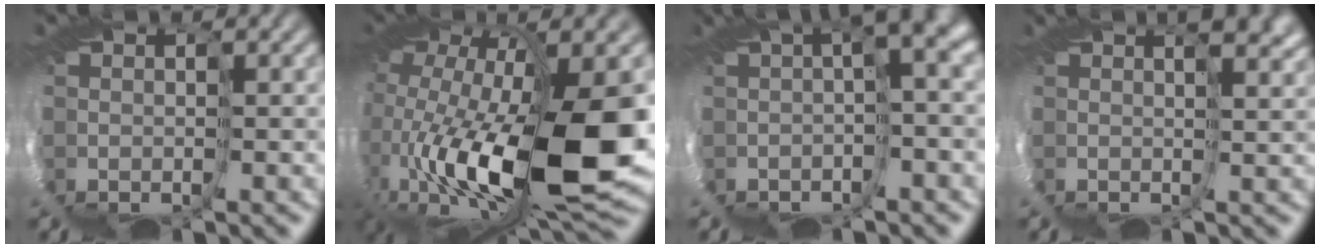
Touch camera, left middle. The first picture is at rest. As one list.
[{"total": 10.2, "force": [0.6, 3.0, 9.7], "torque": [-0.210, -0.029, 0.030]}, {"total": 3.2, "force": [0.2, -2.5, 2.1], "torque": [-0.042, -0.001, 0.001]}, {"total": 2.8, "force": [2.0, -0.6, 2.0], "torque": [-0.030, 0.000, 0.043]}]